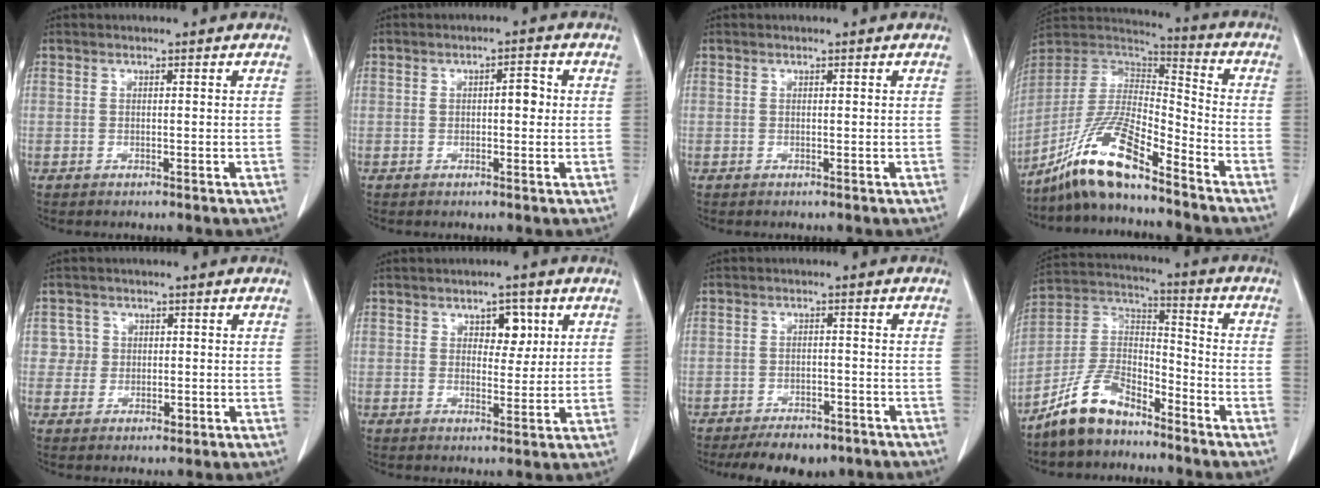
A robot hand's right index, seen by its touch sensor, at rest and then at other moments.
{"total": 2.7, "force": [0.3, 1.1, 2.5], "torque": [-0.036, 0.011, 0.003]}
{"total": 0.0}
{"total": 14.5, "force": [-10.7, 2.1, 9.6], "torque": [-0.187, 0.003, -0.199]}
{"total": 3.0, "force": [0.3, 3.0, 0.0], "torque": [0.015, 0.005, 0.004]}
{"total": 4.2, "force": [1.8, 2.4, 2.9], "torque": [-0.035, 0.006, 0.026]}
{"total": 8.2, "force": [-6.4, 3.8, 3.5], "torque": [-0.042, 0.002, -0.088]}
{"total": 10.2, "force": [-8.2, 5.4, 2.9], "torque": [-0.064, 0.033, -0.155]}